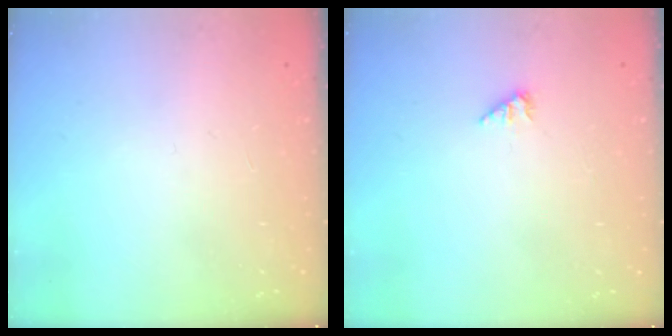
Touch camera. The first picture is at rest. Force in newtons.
{"total": 1.7, "press": 1.7, "slide": 0.3}